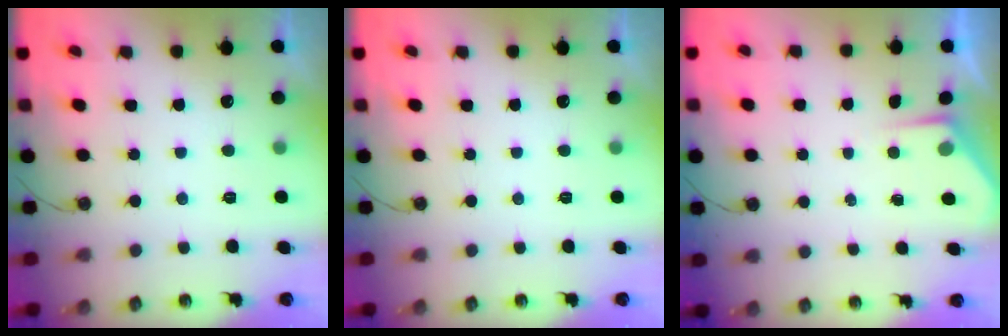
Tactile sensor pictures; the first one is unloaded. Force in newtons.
{"total": 0.0}
{"total": 2.5, "press": 2.5, "slide": 0.4}